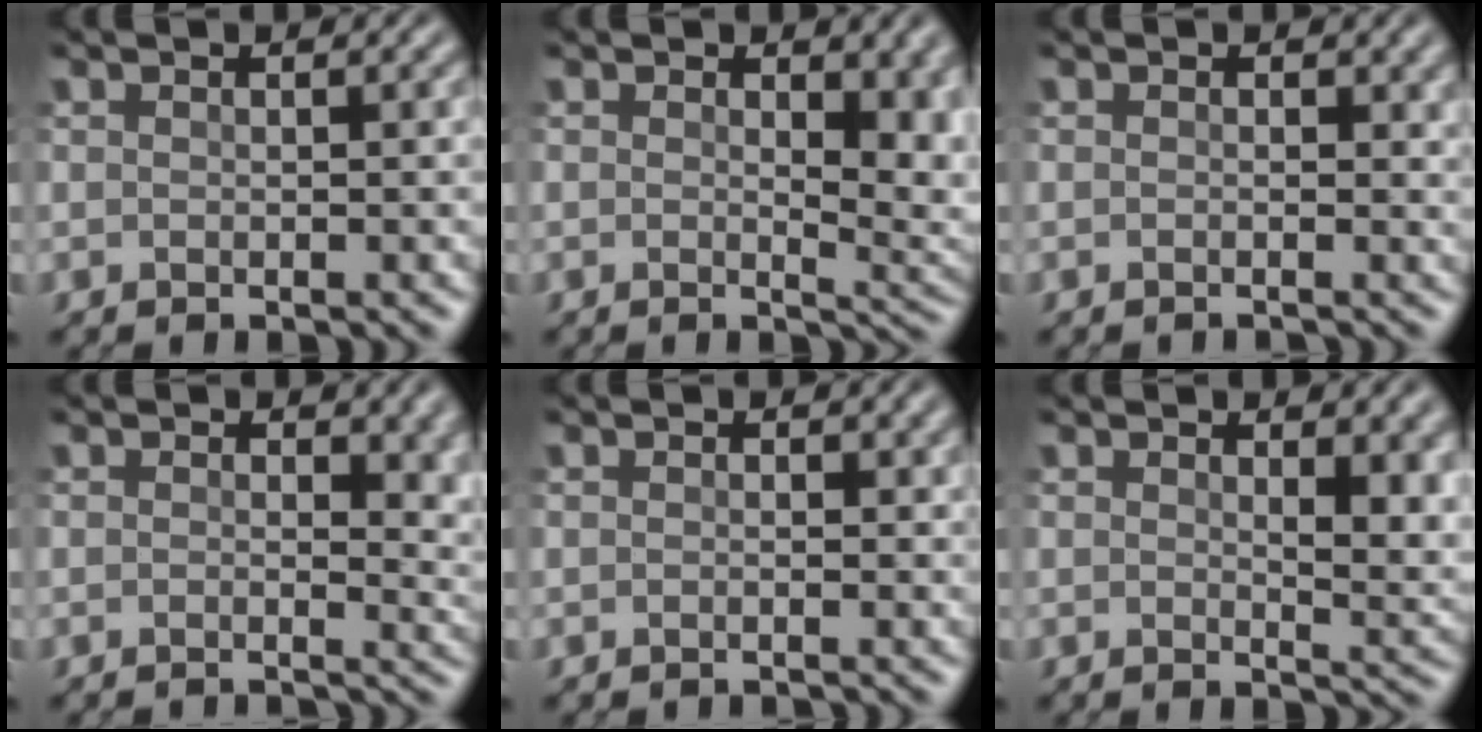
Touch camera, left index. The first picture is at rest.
{"total": 5.9, "force": [0.9, 2.6, 5.2], "torque": [-0.047, -0.010, 0.020]}
{"total": 0.8, "force": [-0.1, 0.3, 0.7], "torque": [-0.005, -0.001, -0.004]}
{"total": 4.0, "force": [0.3, 1.8, 3.5], "torque": [-0.018, 0.001, -0.001]}
{"total": 0.6, "force": [-0.6, 0.0, 0.1], "torque": [-0.001, -0.002, -0.010]}
{"total": 4.3, "force": [1.5, 1.6, 3.6], "torque": [-0.042, -0.008, 0.032]}